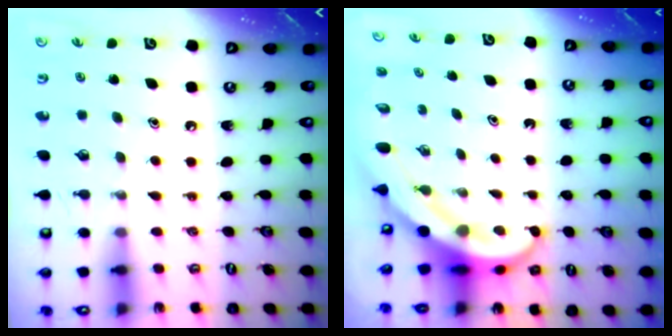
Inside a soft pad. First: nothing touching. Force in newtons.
{"total": 7.9, "press": 7.8, "slide": 1.6}